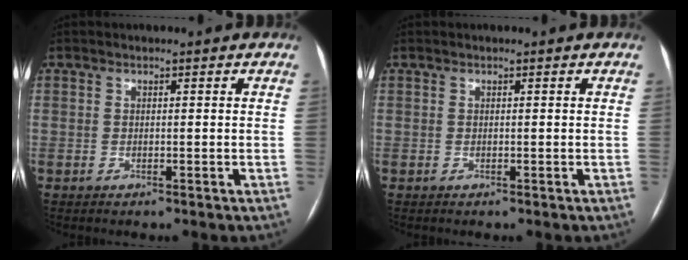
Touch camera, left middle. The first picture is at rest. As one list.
[{"total": 0.0}]